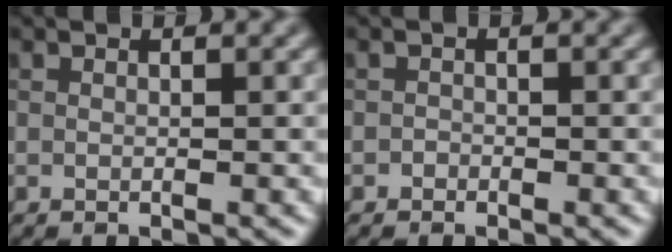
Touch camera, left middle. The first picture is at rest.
{"total": 0.5, "force": [-0.3, 0.4, 0.0], "torque": [0.004, -0.002, -0.007]}